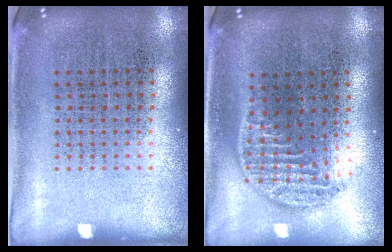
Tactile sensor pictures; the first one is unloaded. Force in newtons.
{"total": 1.3, "press": 1.1, "slide": 0.7}